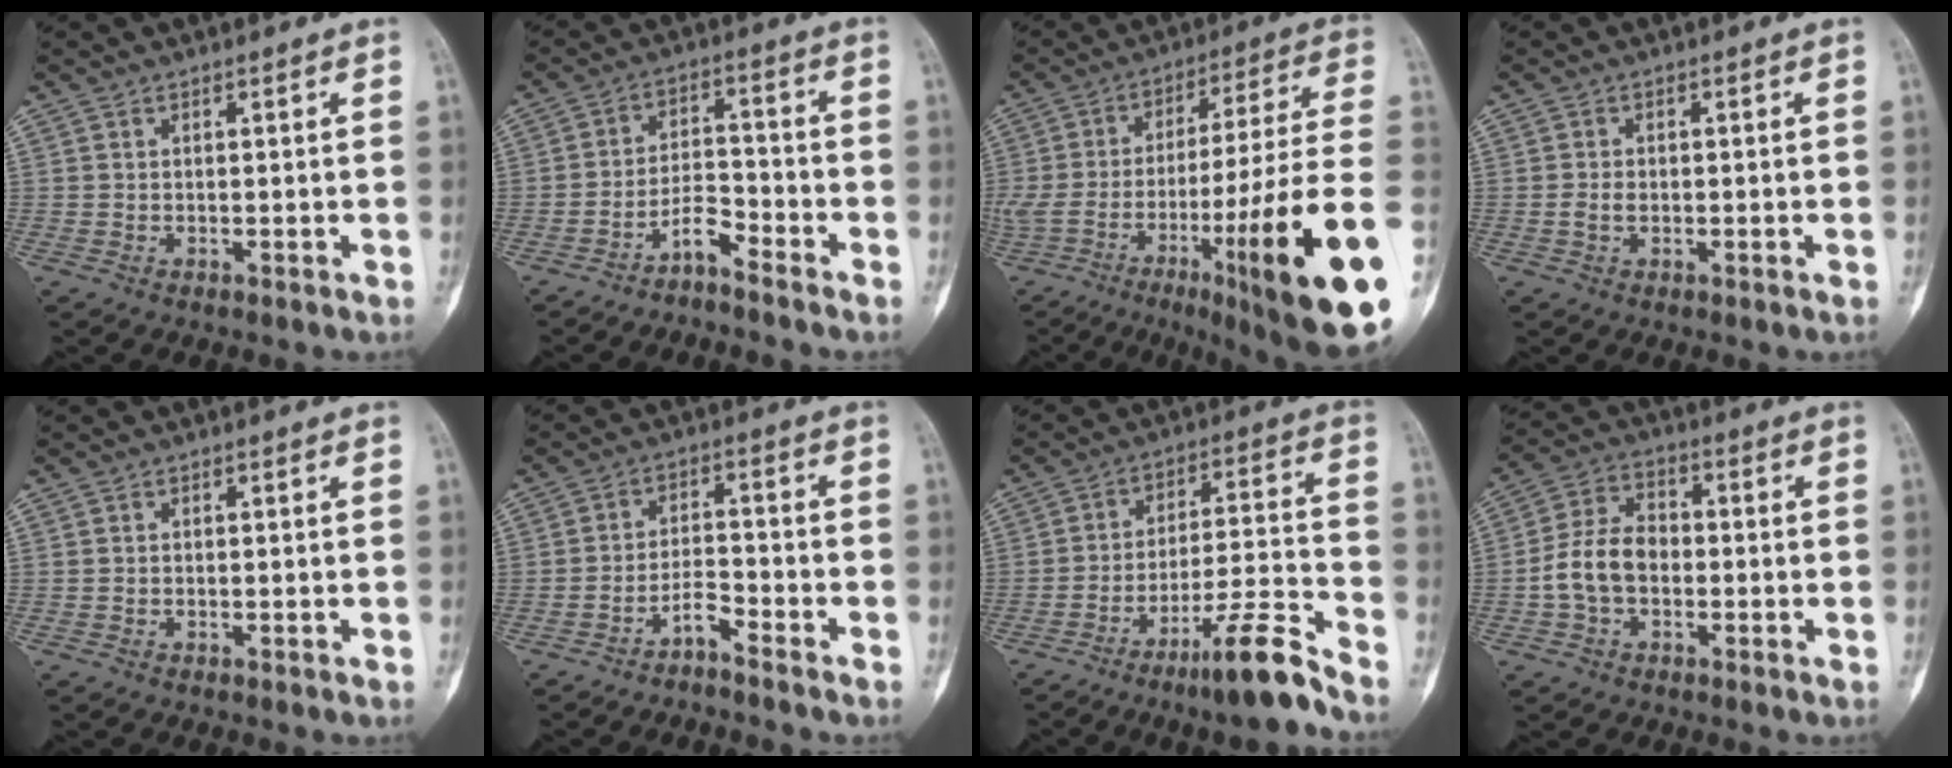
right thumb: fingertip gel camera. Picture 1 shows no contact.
{"total": 4.8, "force": [-4.0, 1.2, 2.4], "torque": [-0.037, 0.046, -0.076]}
{"total": 30.1, "force": [-10.1, 3.6, 28.2], "torque": [-0.416, 0.030, -0.158]}
{"total": 1.7, "force": [-0.3, 1.0, 1.3], "torque": [-0.025, 0.002, -0.006]}
{"total": 0.0}
{"total": 3.6, "force": [-3.1, 0.6, 1.7], "torque": [-0.028, 0.033, -0.060]}
{"total": 12.4, "force": [-9.2, 0.7, 8.3], "torque": [-0.134, 0.071, -0.155]}
{"total": 8.9, "force": [-1.7, 6.2, 6.2], "torque": [-0.113, 0.031, -0.041]}